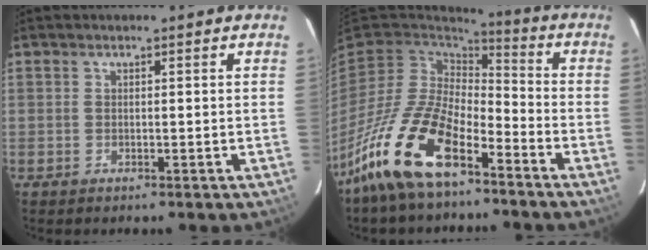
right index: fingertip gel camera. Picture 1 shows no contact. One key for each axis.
{"total": 17.7, "fx": -11.1, "fy": 7.0, "fz": 11.9, "tx": -0.252, "ty": -0.013, "tz": -0.216}